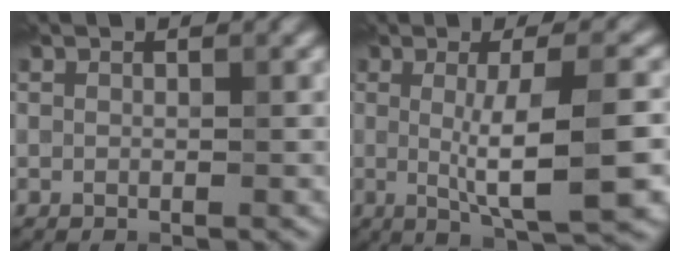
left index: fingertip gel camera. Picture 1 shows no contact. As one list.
[{"total": 8.1, "force": [-0.3, 1.7, 7.9], "torque": [-0.109, -0.003, -0.003]}]